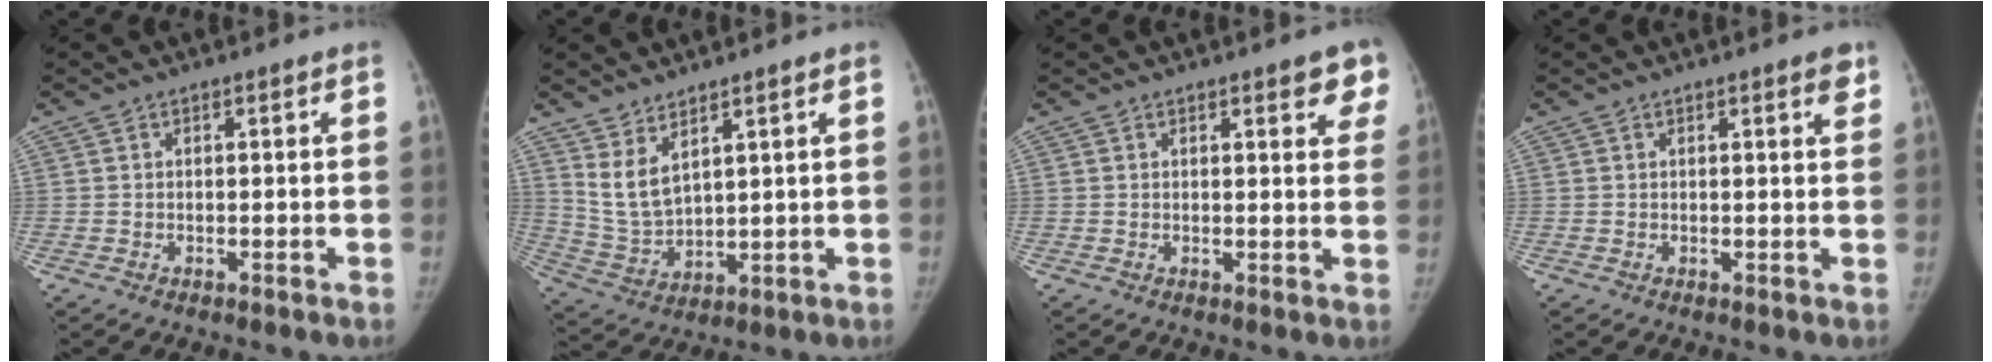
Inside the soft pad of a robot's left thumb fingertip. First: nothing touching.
{"total": 7.2, "force": [4.4, 2.9, 4.9], "torque": [-0.086, -0.035, 0.105]}
{"total": 5.3, "force": [3.2, 1.9, 3.8], "torque": [-0.014, -0.011, 0.032]}
{"total": 2.0, "force": [1.3, 0.4, 1.5], "torque": [-0.015, -0.006, 0.014]}